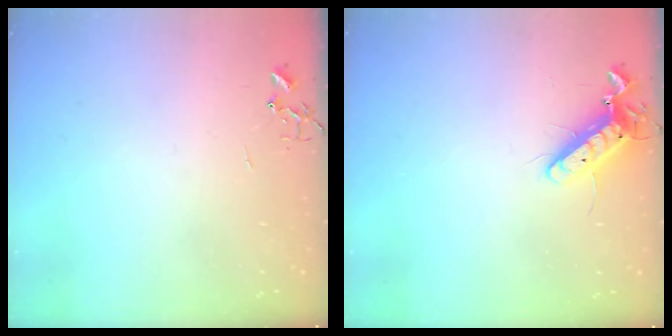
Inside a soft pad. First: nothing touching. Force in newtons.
{"total": 11.6, "press": 11.4, "slide": 2.3}